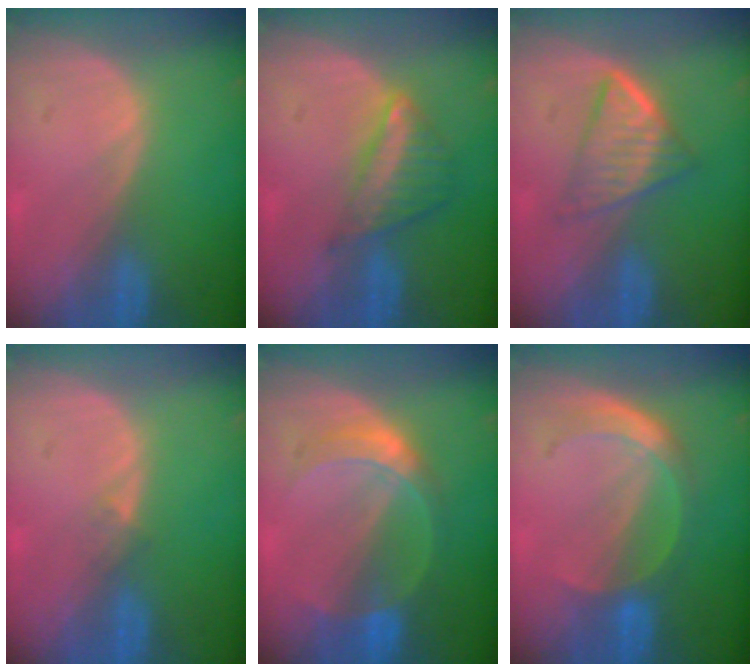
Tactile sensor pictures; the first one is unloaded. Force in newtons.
{"total": 6.1, "press": 5.4, "slide": 2.9}
{"total": 6.3, "press": 5.5, "slide": 3.1}
{"total": 1.2, "press": 0.9, "slide": 0.9}
{"total": 5.6, "press": 5.6, "slide": 0.1}
{"total": 5.7, "press": 5.2, "slide": 2.5}